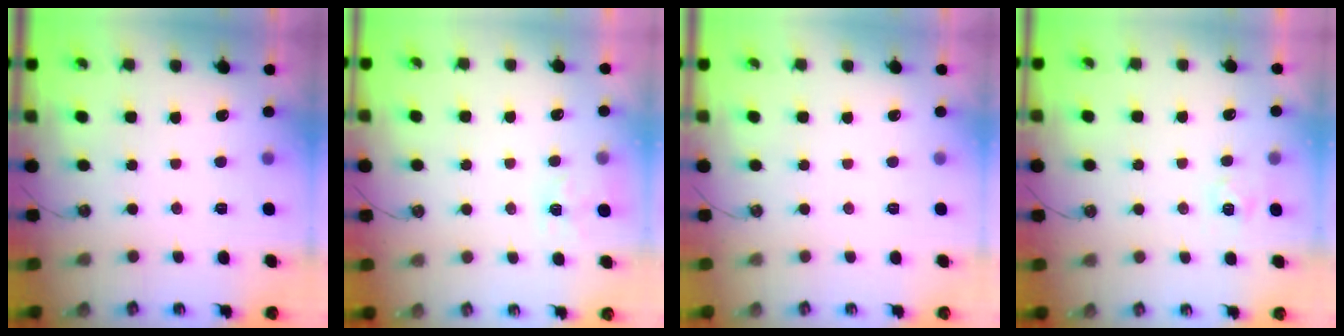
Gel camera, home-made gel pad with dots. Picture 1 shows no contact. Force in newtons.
{"total": 3.4, "press": 3.4, "slide": 0.6}
{"total": 0.0}
{"total": 3.6, "press": 3.6, "slide": 0.4}